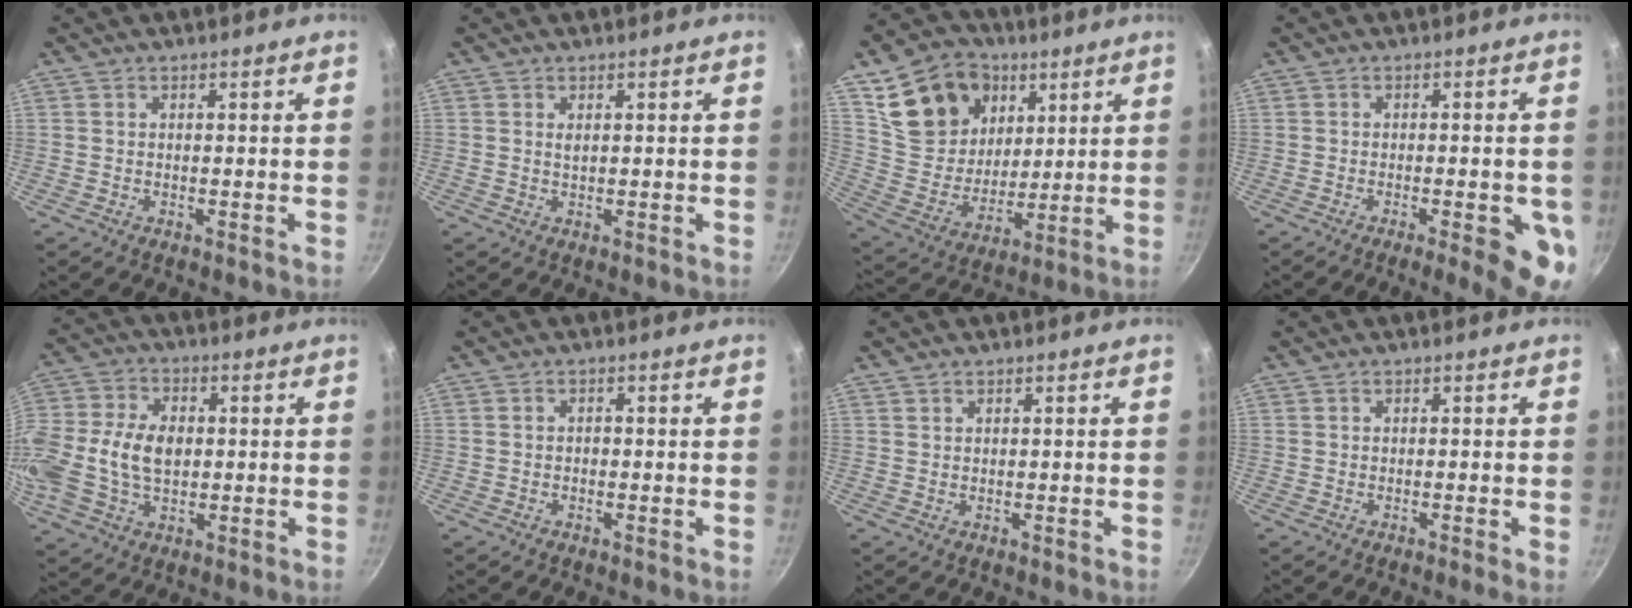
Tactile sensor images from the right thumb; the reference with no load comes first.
{"total": 1.4, "force": [0.6, 0.6, 1.2], "torque": [-0.022, -0.002, 0.012]}
{"total": 18.7, "force": [8.3, 14.5, 8.5], "torque": [-0.120, -0.027, 0.162]}
{"total": 8.8, "force": [-2.5, 2.6, 8.1], "torque": [-0.077, 0.005, -0.028]}
{"total": 17.7, "force": [-0.2, 12.2, 12.8], "torque": [-0.271, 0.027, -0.008]}
{"total": 0.7, "force": [-0.2, 0.6, 0.4], "torque": [-0.007, 0.004, -0.004]}
{"total": 0.6, "force": [0.5, 0.3, 0.2], "torque": [-0.001, -0.003, 0.008]}
{"total": 0.9, "force": [-0.3, -0.2, 0.8], "torque": [-0.016, -0.001, -0.008]}